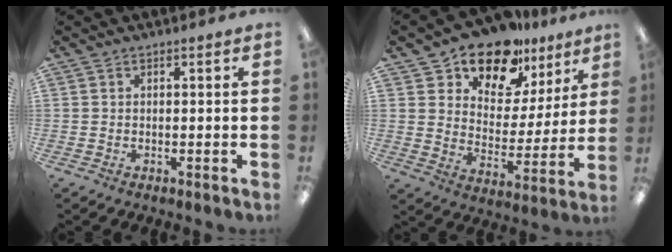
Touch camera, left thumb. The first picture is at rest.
{"total": 14.9, "force": [12.4, 7.1, 4.3], "torque": [-0.083, -0.098, 0.226]}